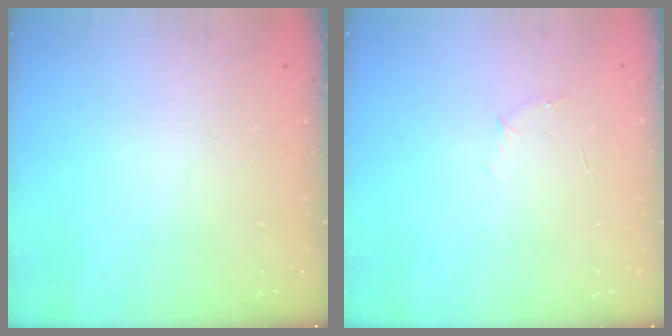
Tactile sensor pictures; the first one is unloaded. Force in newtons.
{"total": 3.7, "press": 3.6, "slide": 1.0}